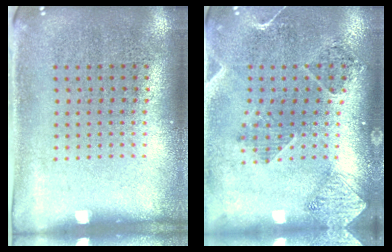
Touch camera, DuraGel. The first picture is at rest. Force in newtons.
{"total": 1.5, "press": 1.4, "slide": 0.5}